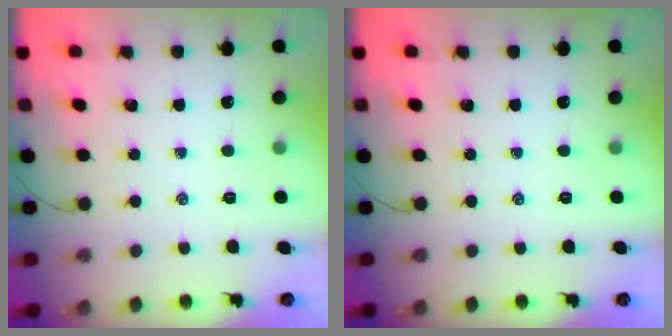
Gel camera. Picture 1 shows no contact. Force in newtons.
{"total": 0.0}